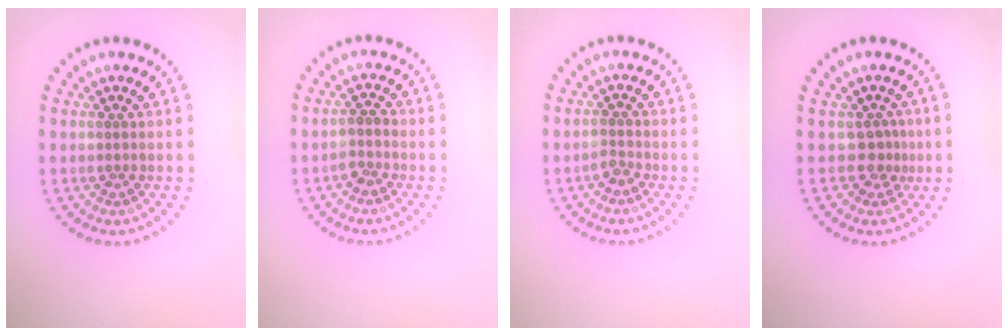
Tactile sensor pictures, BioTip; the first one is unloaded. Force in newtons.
{"total": 1.5, "press": 1.3, "slide": 0.8}
{"total": 1.0, "press": 0.8, "slide": 0.6}
{"total": 1.8, "press": 1.3, "slide": 1.1}